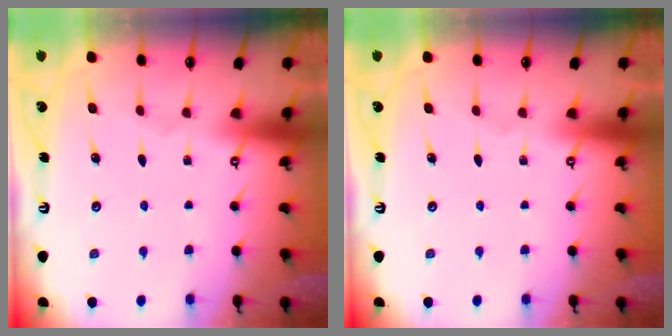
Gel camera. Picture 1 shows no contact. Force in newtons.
{"total": 0.0}